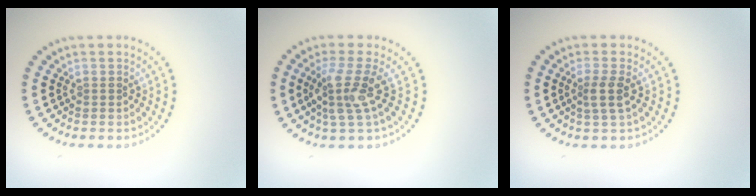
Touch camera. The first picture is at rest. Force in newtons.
{"total": 3.3, "press": 2.5, "slide": 2.1}
{"total": 1.9, "press": 1.6, "slide": 1.1}